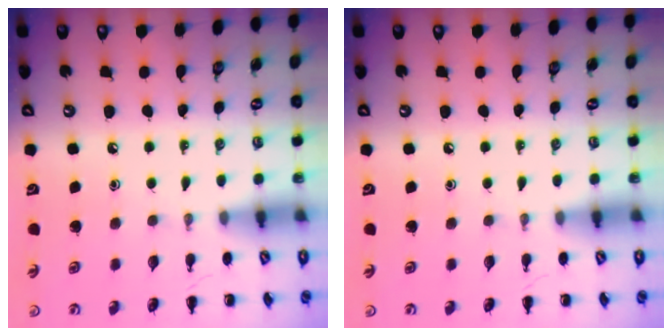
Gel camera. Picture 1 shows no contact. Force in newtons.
{"total": 0.0}